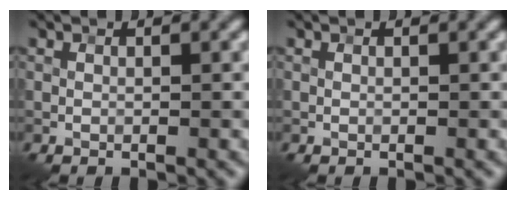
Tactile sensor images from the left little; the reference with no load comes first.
{"total": 0.0}